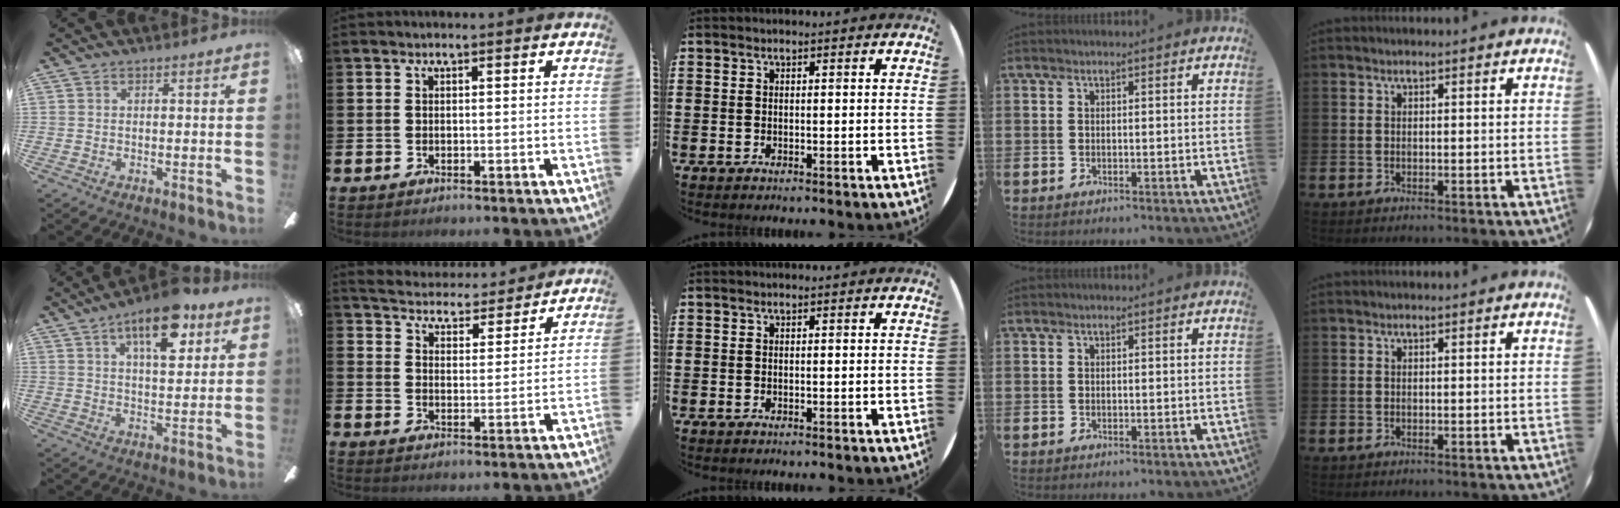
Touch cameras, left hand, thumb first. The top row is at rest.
{"thumb": {"total": 13.4, "force": [7.1, 5.8, 9.8], "torque": [-0.133, -0.021, 0.115]}, "index": {"total": 5.1, "force": [5.0, 1.1, 0.1], "torque": [-0.023, -0.043, 0.086]}}